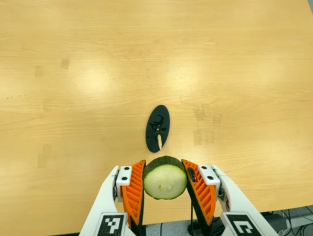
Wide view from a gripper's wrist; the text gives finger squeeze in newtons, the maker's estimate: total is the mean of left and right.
{"total": 10.2, "left": 9.5, "right": 10.8}